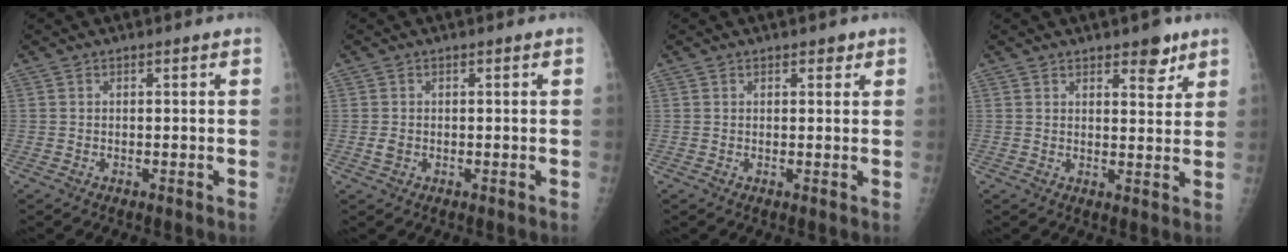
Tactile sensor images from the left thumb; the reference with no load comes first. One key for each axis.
{"total": 1.4, "fx": -0.1, "fy": 1.1, "fz": 0.8, "tx": -0.014, "ty": -0.001, "tz": 0.001}
{"total": 1.6, "fx": 1.1, "fy": 0.8, "fz": 0.7, "tx": 0.004, "ty": -0.005, "tz": 0.011}
{"total": 5.2, "fx": 3.5, "fy": 2.2, "fz": 3.1, "tx": -0.021, "ty": -0.022, "tz": 0.047}